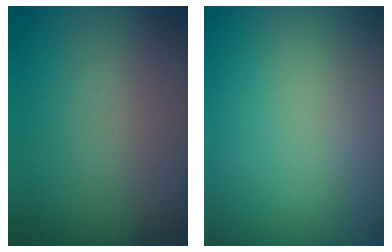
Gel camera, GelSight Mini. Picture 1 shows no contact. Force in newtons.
{"total": 0.0}